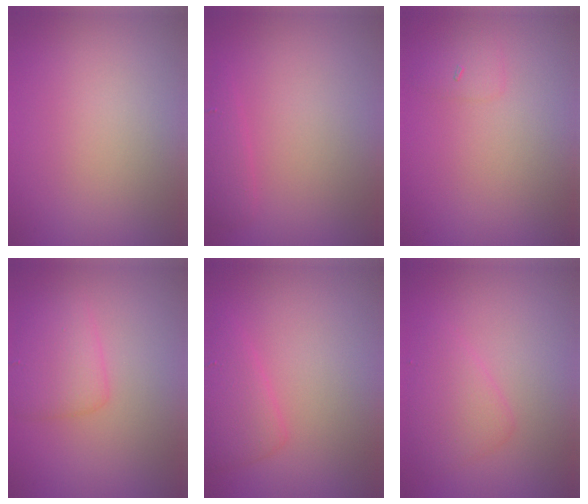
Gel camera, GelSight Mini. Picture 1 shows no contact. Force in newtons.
{"total": 1.2, "press": 1.2, "slide": 0.1}
{"total": 1.1, "press": 1.1, "slide": 0.0}
{"total": 2.9, "press": 2.9, "slide": 0.0}
{"total": 2.6, "press": 2.6, "slide": 0.2}
{"total": 2.6, "press": 2.6, "slide": 0.1}